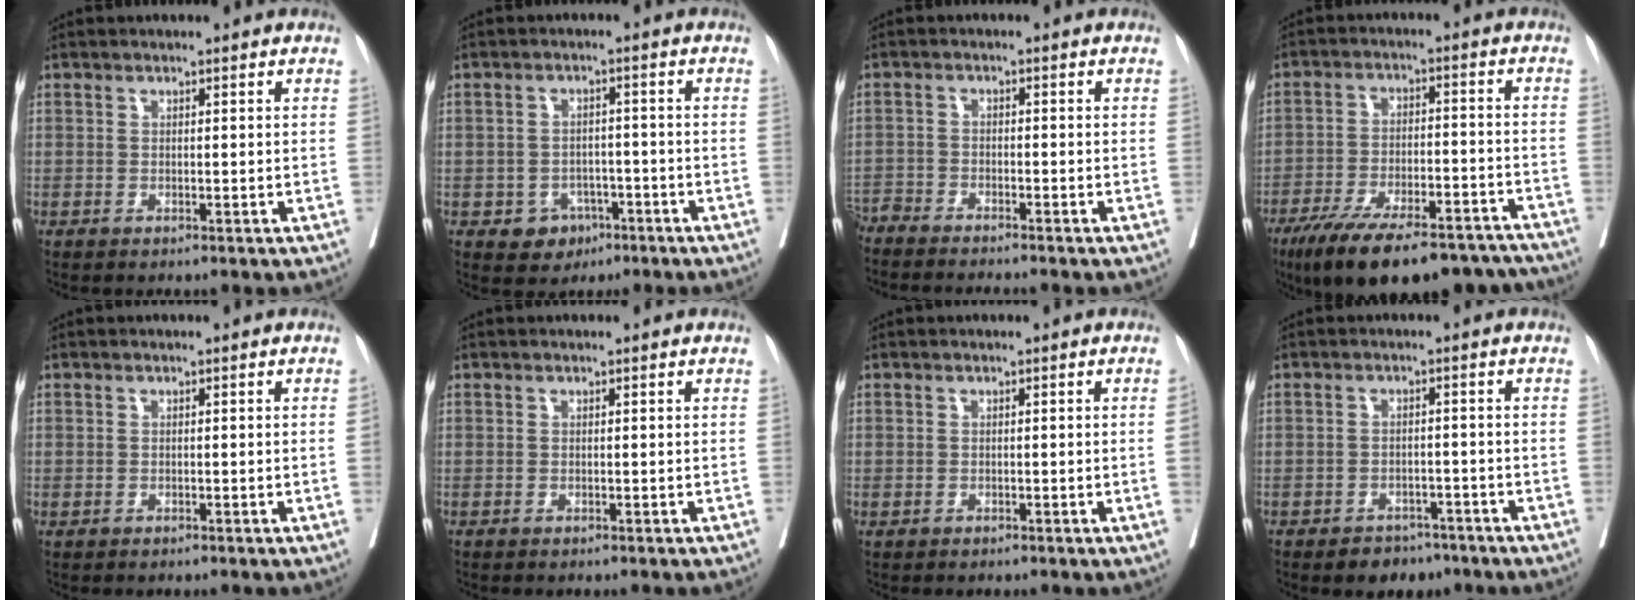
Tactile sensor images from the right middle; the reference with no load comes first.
{"total": 4.2, "force": [-2.2, 3.4, 1.2], "torque": [-0.007, 0.010, -0.023]}
{"total": 9.4, "force": [-8.9, -0.1, 3.1], "torque": [-0.033, -0.011, -0.145]}
{"total": 21.1, "force": [-17.1, 5.7, 11.0], "torque": [-0.145, 0.001, -0.249]}
{"total": 0.0}
{"total": 0.0}
{"total": 0.7, "force": [0.0, -0.2, 0.7], "torque": [-0.011, 0.003, 0.001]}
{"total": 4.0, "force": [-3.0, 2.5, 1.0], "torque": [-0.007, 0.007, -0.038]}